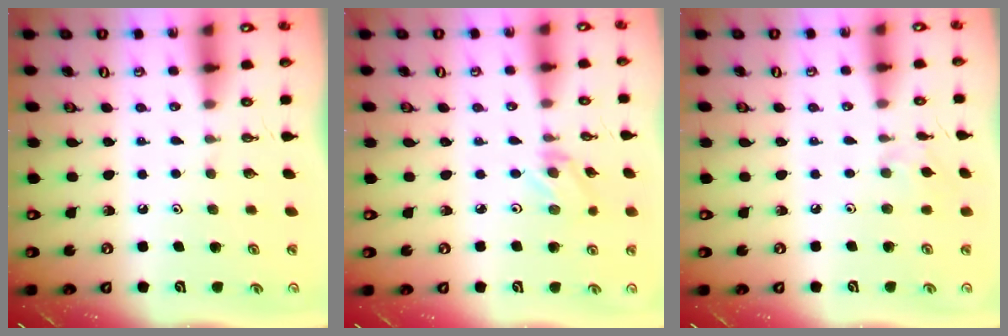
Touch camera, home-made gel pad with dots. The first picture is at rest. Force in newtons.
{"total": 2.1, "press": 2.0, "slide": 0.4}
{"total": 3.9, "press": 3.9, "slide": 0.6}